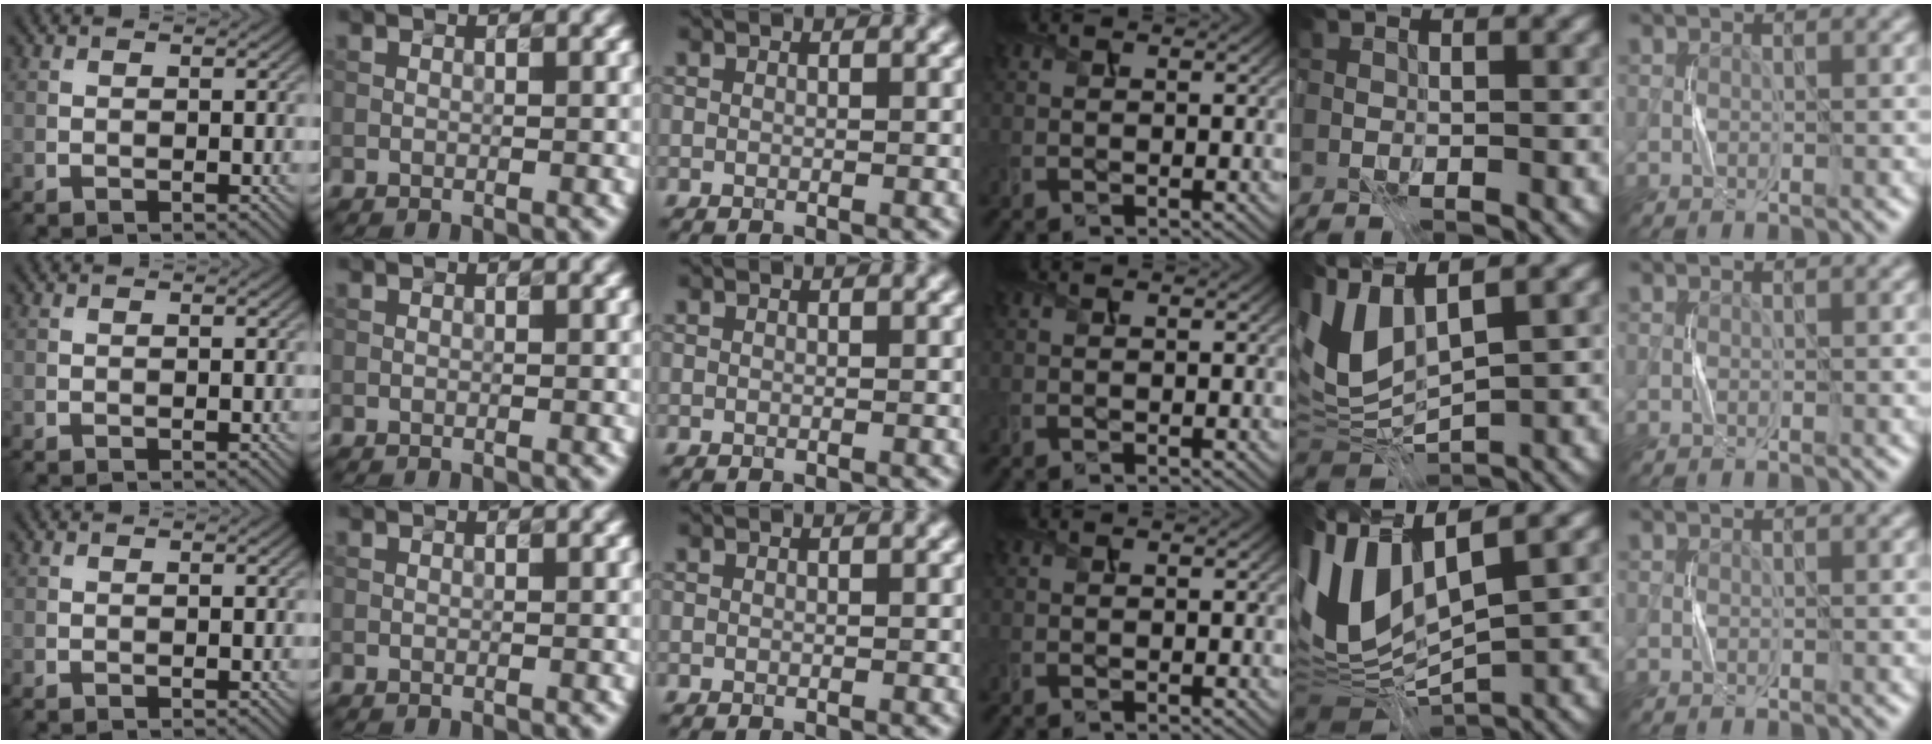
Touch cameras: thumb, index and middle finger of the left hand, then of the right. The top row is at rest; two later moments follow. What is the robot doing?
{"motion": "press", "object": "sticky note"}